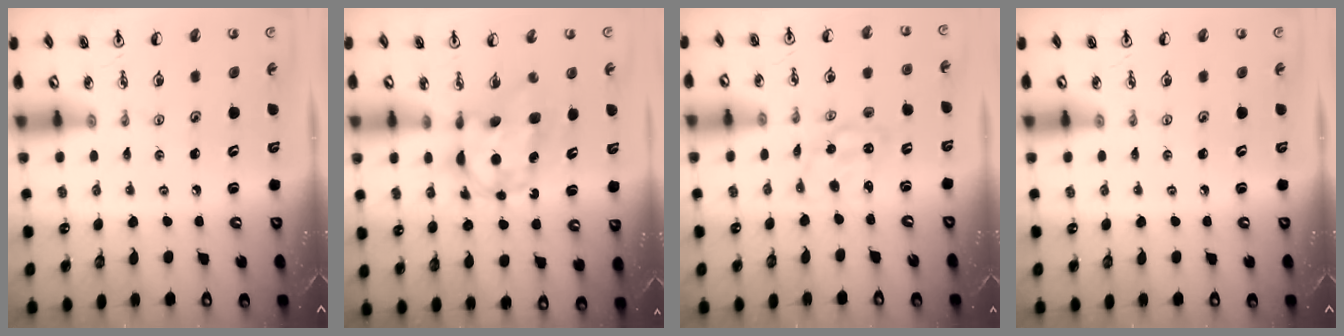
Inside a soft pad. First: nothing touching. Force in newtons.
{"total": 7.7, "press": 7.7, "slide": 0.6}
{"total": 1.6, "press": 1.6, "slide": 0.3}
{"total": 0.0}